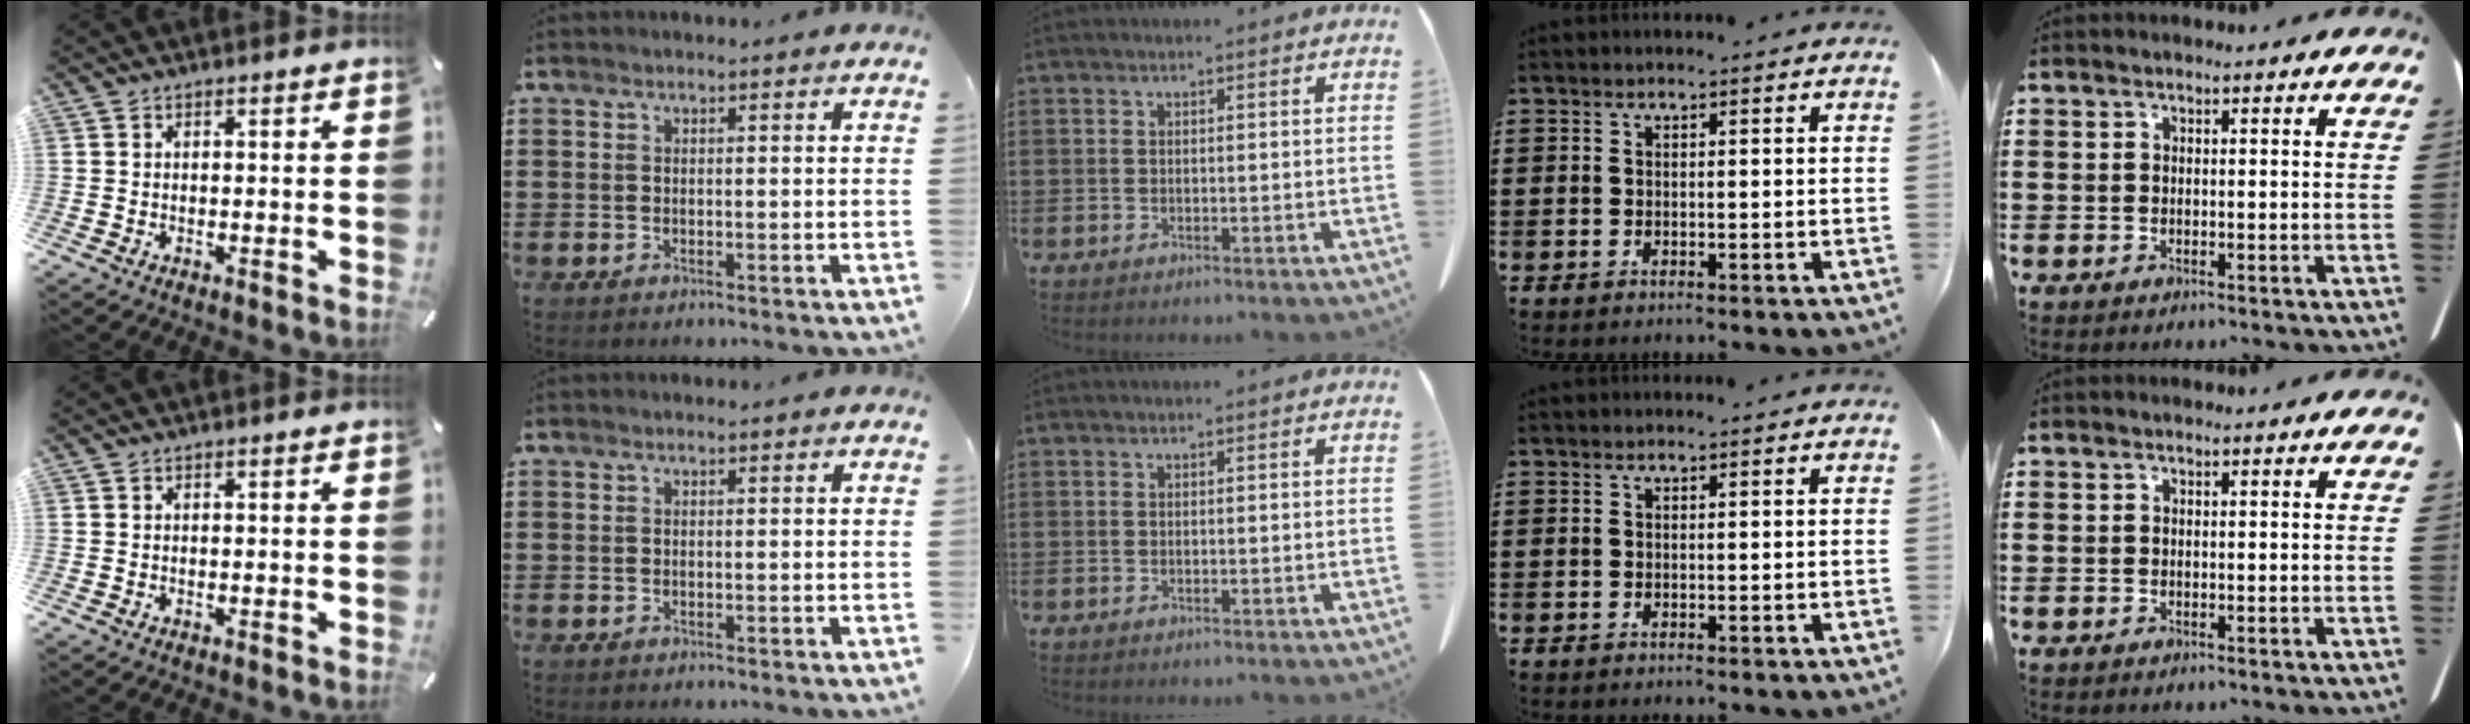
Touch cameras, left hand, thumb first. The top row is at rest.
{}